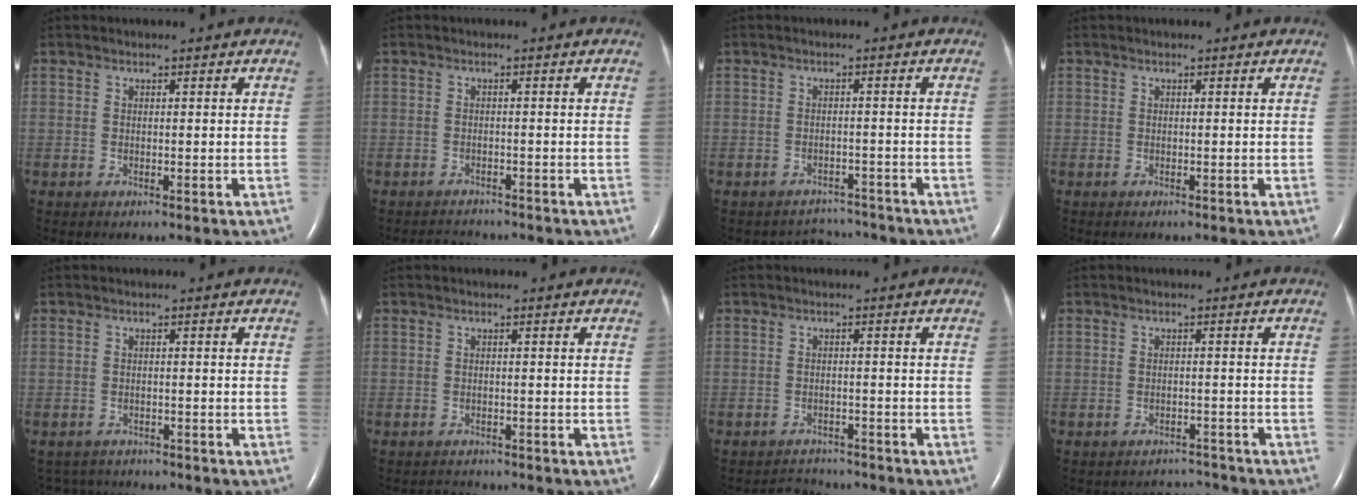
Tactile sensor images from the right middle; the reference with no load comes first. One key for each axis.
{"total": 2.6, "fx": -2.5, "fy": 0.5, "fz": -0.3, "tx": 0.001, "ty": -0.008, "tz": -0.039}
{"total": 4.2, "fx": -3.9, "fy": 0.9, "fz": -1.3, "tx": 0.011, "ty": 0.014, "tz": -0.053}
{"total": 0.0}
{"total": 4.2, "fx": -4.0, "fy": 1.1, "fz": -0.2, "tx": 0.001, "ty": 0.001, "tz": -0.058}
{"total": 1.9, "fx": -1.8, "fy": 0.4, "fz": -0.4, "tx": 0.003, "ty": -0.008, "tz": -0.027}
{"total": 3.5, "fx": -3.3, "fy": 0.8, "fz": -0.8, "tx": 0.005, "ty": 0.000, "tz": -0.051}
{"total": 3.5, "fx": -3.3, "fy": 0.3, "fz": -1.3, "tx": 0.016, "ty": 0.009, "tz": -0.044}